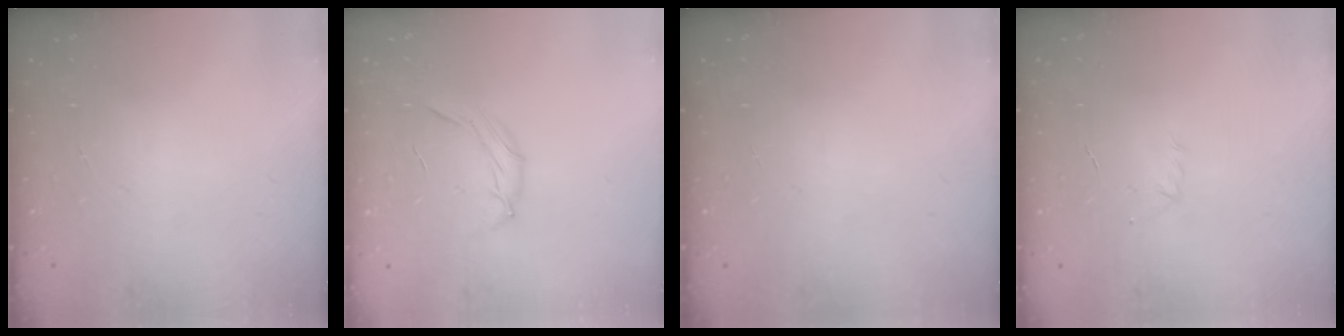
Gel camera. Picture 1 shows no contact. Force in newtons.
{"total": 6.8, "press": 6.8, "slide": 0.5}
{"total": 0.0}
{"total": 2.9, "press": 2.8, "slide": 0.7}